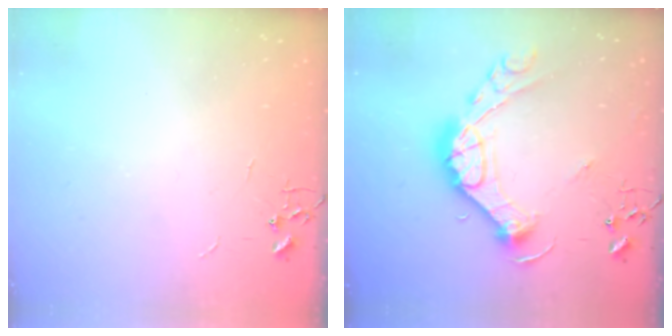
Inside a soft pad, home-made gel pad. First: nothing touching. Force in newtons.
{"total": 16.6, "press": 16.6, "slide": 1.4}